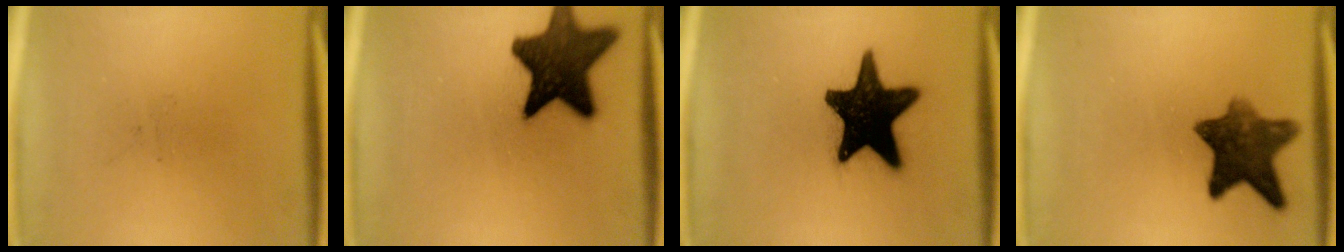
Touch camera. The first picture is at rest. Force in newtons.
{"total": 15.2}
{"total": 19.1}
{"total": 9.9}